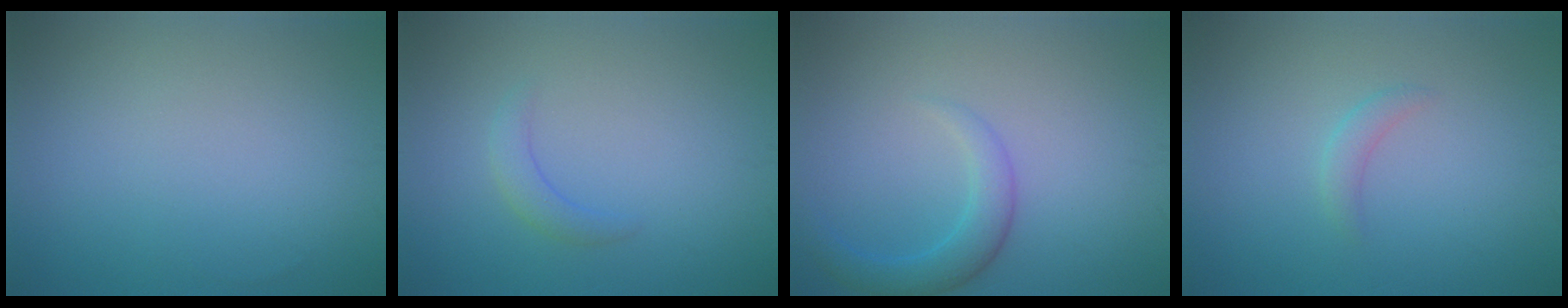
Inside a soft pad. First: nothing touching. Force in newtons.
{"total": 1.5, "press": 1.5, "slide": 0.2}
{"total": 2.8, "press": 2.8, "slide": 0.1}
{"total": 1.2, "press": 1.1, "slide": 0.0}